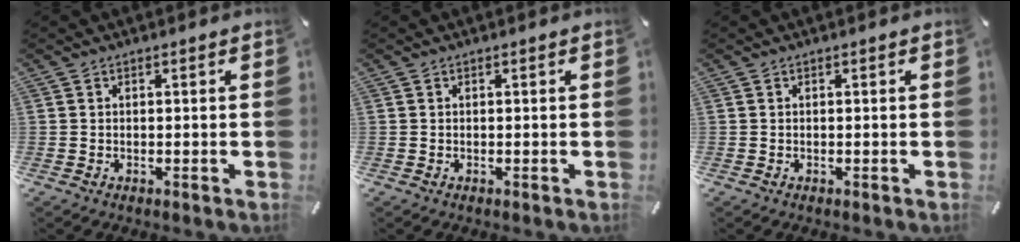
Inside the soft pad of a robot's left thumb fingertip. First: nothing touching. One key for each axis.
{"total": 0.0}
{"total": 0.0}